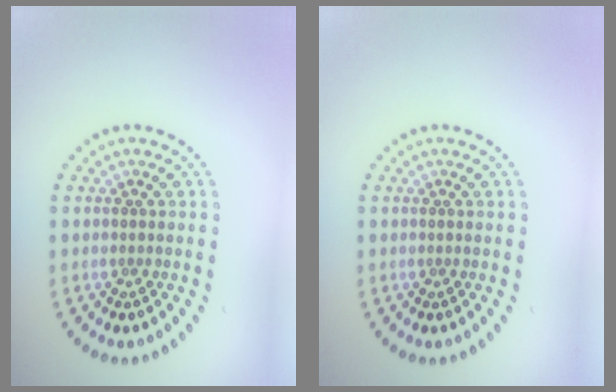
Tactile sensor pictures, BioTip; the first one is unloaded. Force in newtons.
{"total": 0.0}